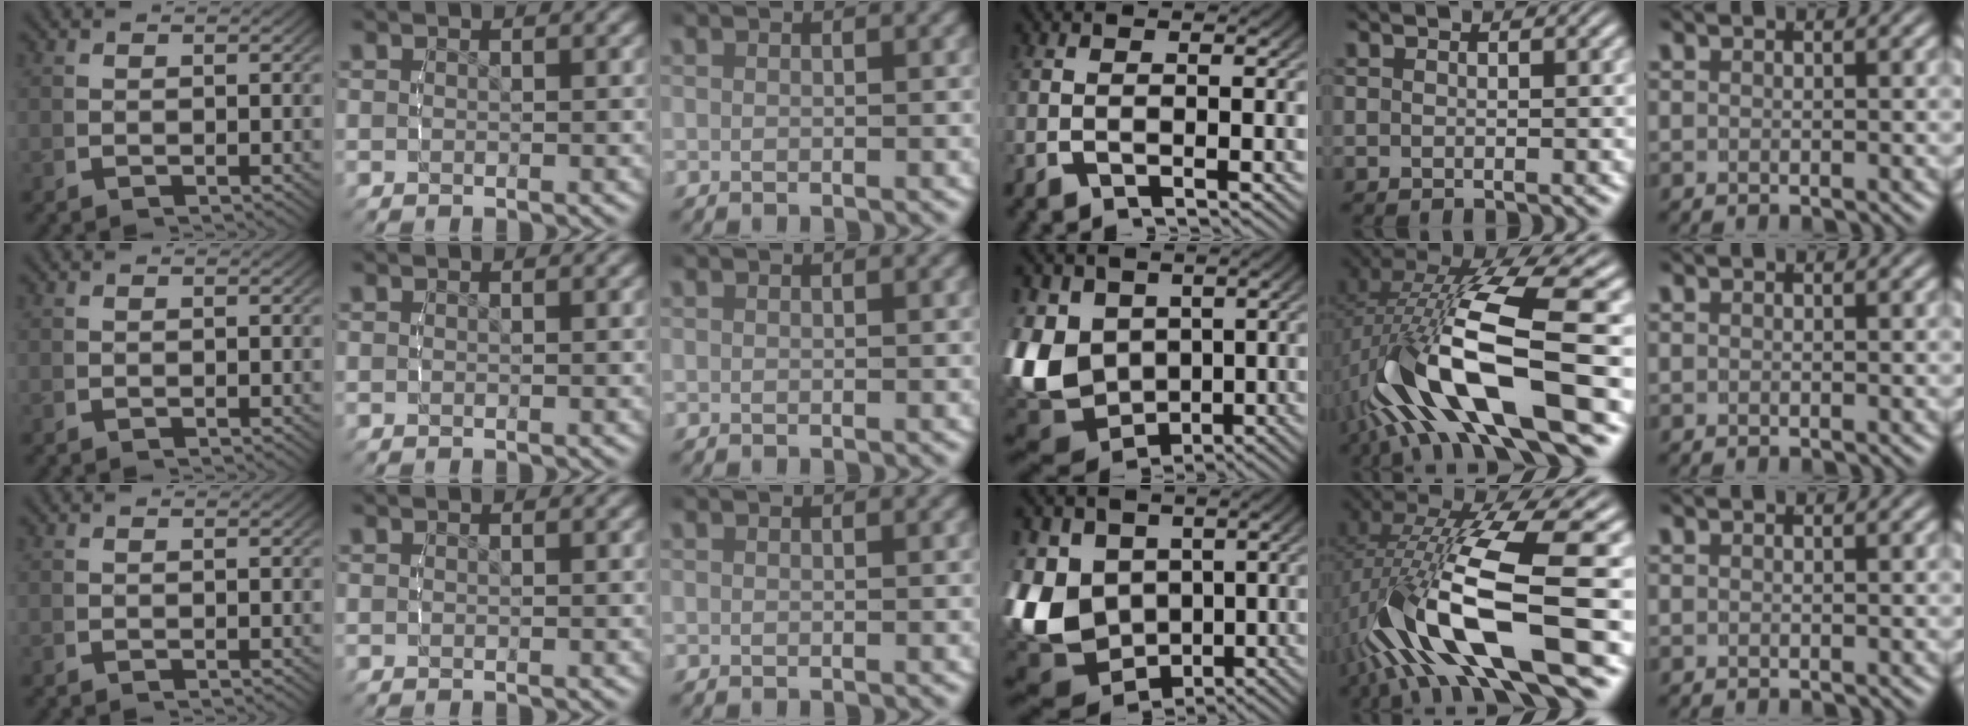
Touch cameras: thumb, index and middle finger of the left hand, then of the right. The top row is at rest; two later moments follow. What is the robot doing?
{"motion": "lift_and_place", "object": "pen"}